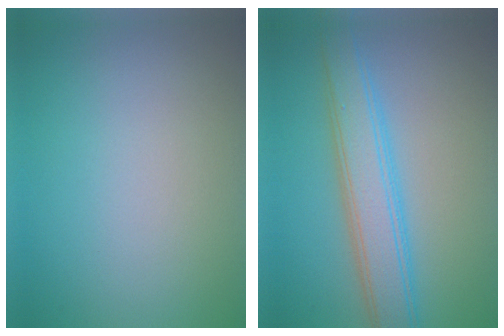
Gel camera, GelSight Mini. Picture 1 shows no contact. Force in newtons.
{"total": 5.3, "press": 5.3, "slide": 0.0}